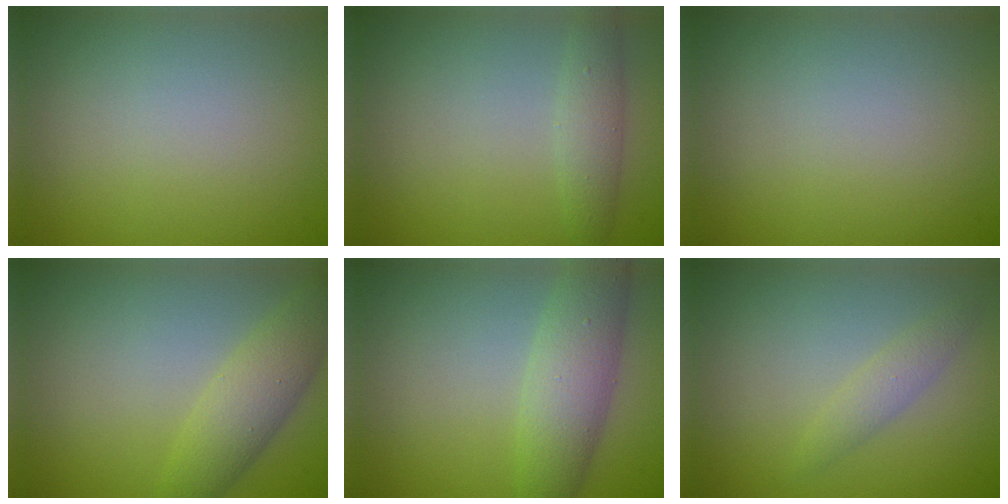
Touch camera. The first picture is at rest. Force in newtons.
{"total": 2.1, "press": 2.1, "slide": 0.1}
{"total": 0.0}
{"total": 3.7, "press": 3.7, "slide": 0.2}
{"total": 4.7, "press": 4.7, "slide": 0.2}
{"total": 1.5, "press": 1.5, "slide": 0.0}